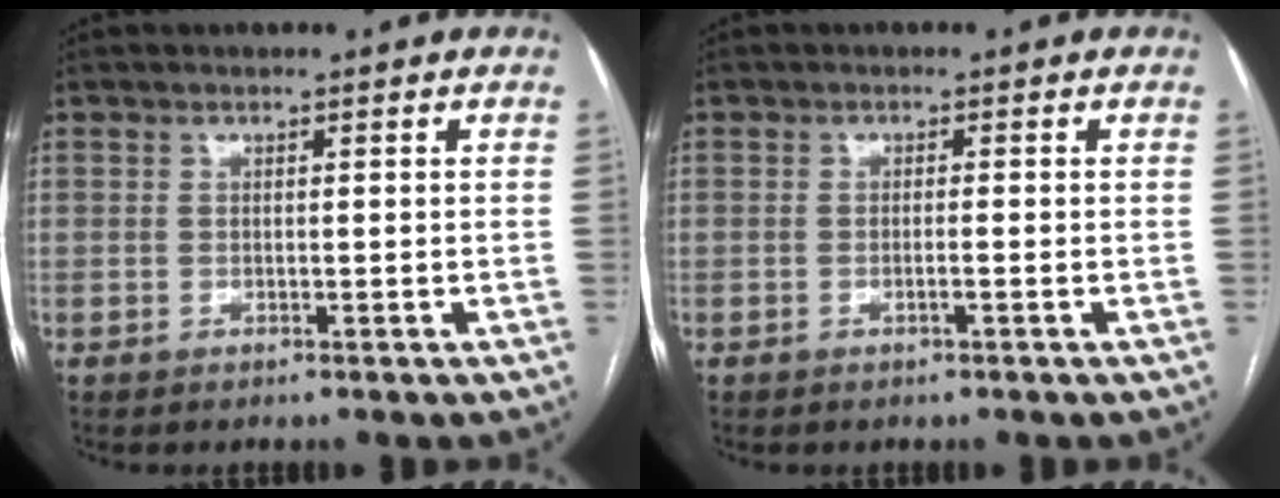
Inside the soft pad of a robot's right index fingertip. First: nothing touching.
{"total": 1.0, "force": [-0.5, -0.1, 0.9], "torque": [-0.018, 0.000, -0.008]}